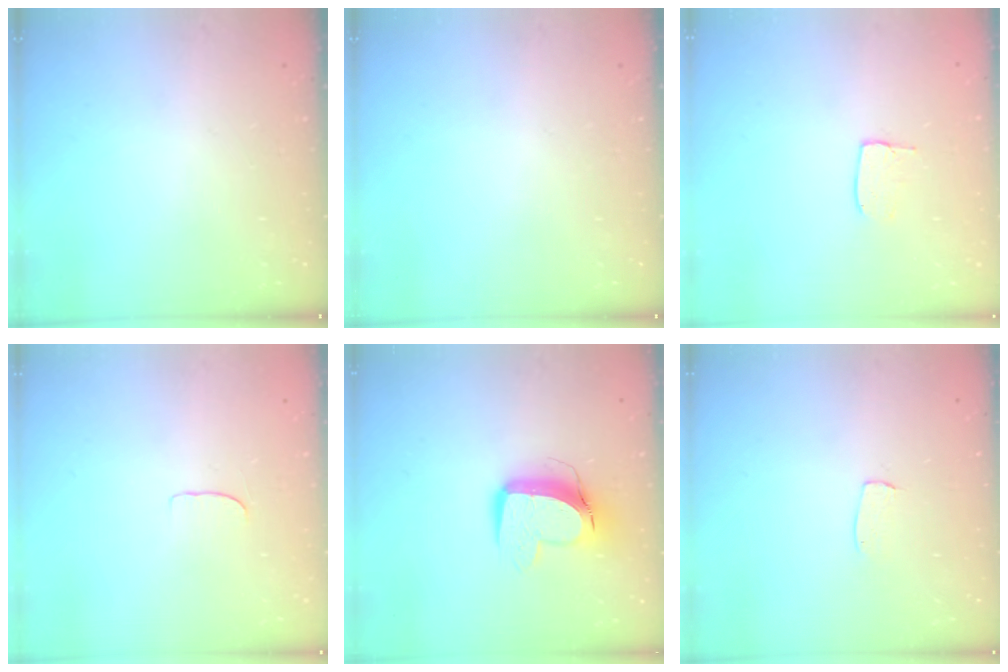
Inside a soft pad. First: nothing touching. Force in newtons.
{"total": 0.0}
{"total": 5.5, "press": 5.5, "slide": 0.3}
{"total": 4.9, "press": 4.9, "slide": 0.5}
{"total": 10.2, "press": 10.2, "slide": 1.0}
{"total": 4.5, "press": 4.5, "slide": 0.3}